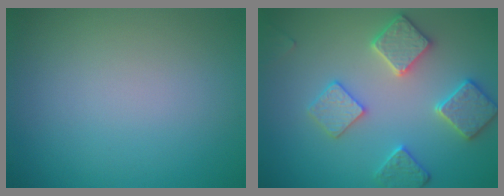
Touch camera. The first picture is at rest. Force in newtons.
{"total": 4.2, "press": 4.1, "slide": 0.9}